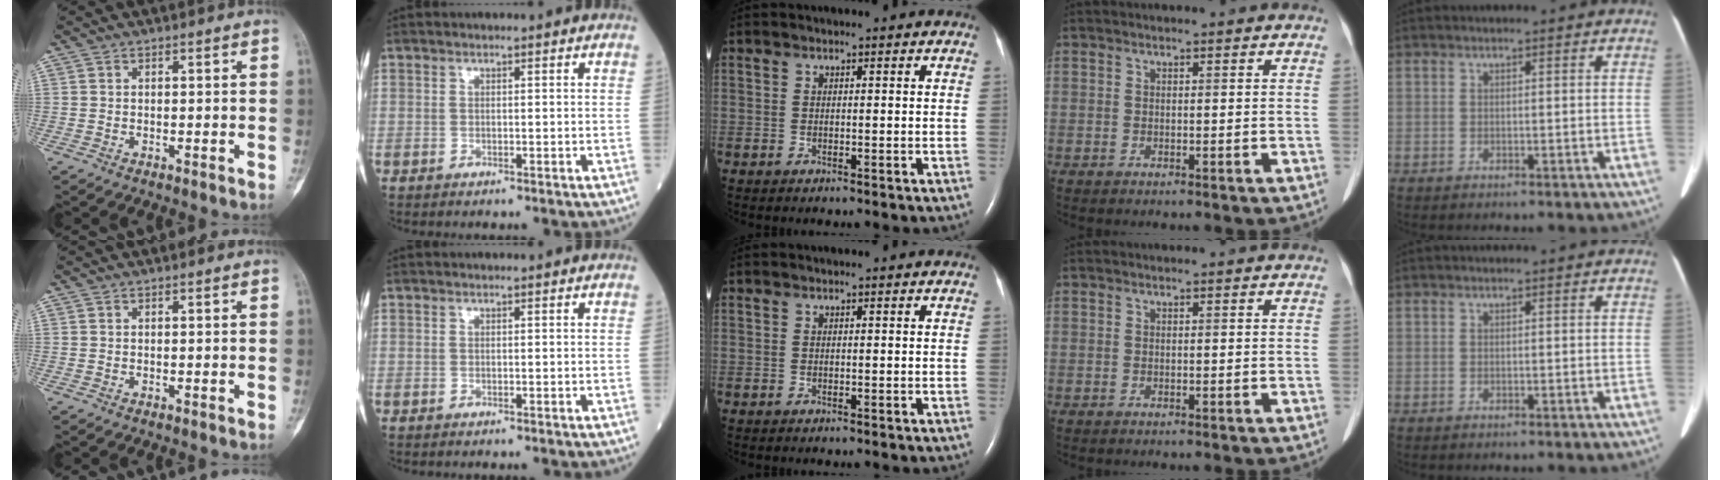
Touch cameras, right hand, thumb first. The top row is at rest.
{}